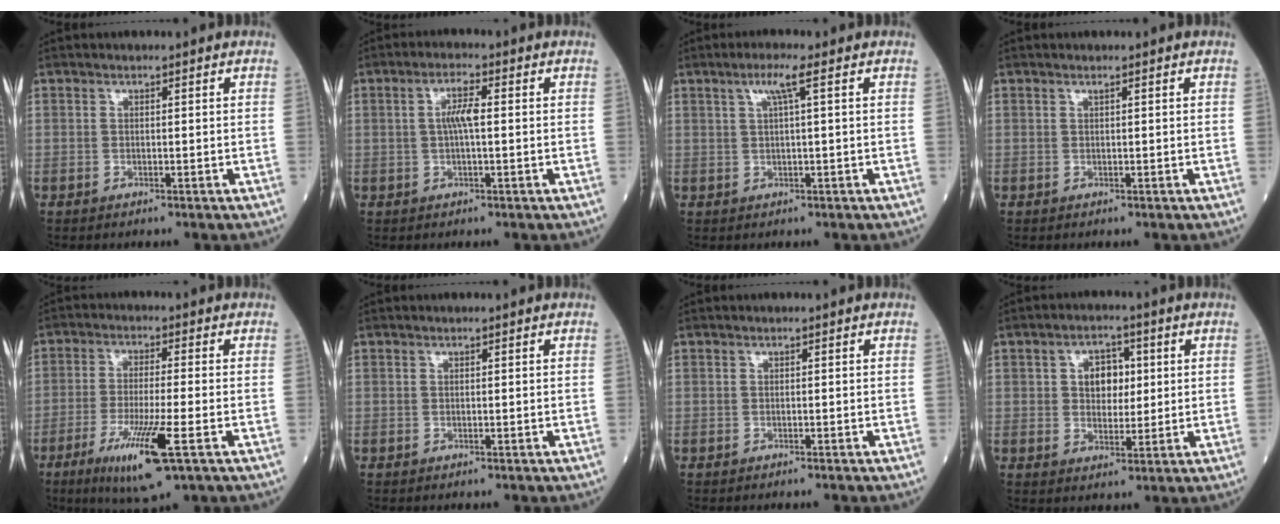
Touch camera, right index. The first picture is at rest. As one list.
[{"total": 3.5, "force": [0.3, 0.4, 3.4], "torque": [-0.070, 0.007, 0.008]}, {"total": 3.1, "force": [1.3, -0.4, 2.8], "torque": [-0.060, 0.007, 0.027]}, {"total": 0.0}, {"total": 10.6, "force": [-4.8, 0.4, 9.5], "torque": [-0.181, -0.032, -0.079]}, {"total": 0.0}, {"total": 0.9, "force": [-0.7, -0.1, 0.5], "torque": [-0.008, 0.001, -0.007]}, {"total": 5.3, "force": [1.3, 3.5, 3.8], "torque": [-0.061, 0.013, 0.026]}]